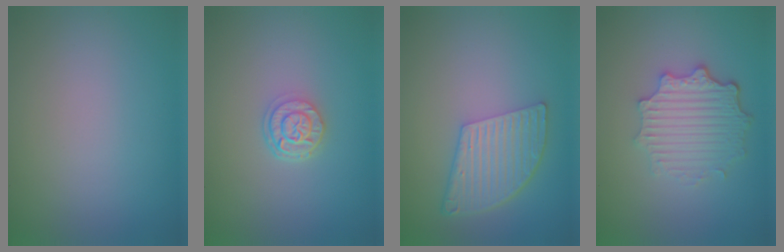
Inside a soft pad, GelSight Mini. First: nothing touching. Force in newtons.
{"total": 2.6, "press": 2.1, "slide": 1.5}
{"total": 5.6, "press": 4.3, "slide": 3.6}
{"total": 4.6, "press": 3.6, "slide": 2.8}